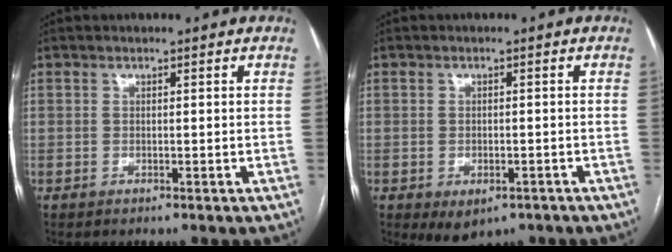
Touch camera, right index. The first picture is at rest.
{"total": 4.7, "force": [-2.8, 2.8, 2.6], "torque": [-0.035, -0.004, -0.030]}